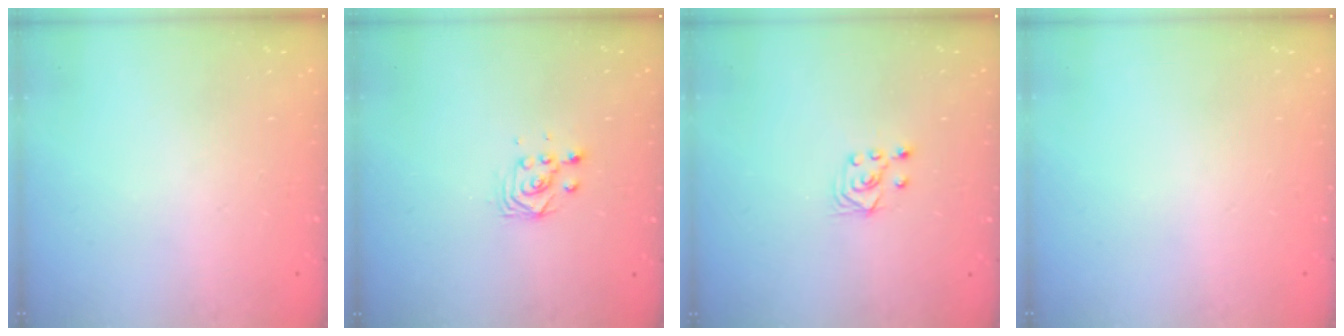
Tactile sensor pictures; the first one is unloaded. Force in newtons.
{"total": 2.8, "press": 2.8, "slide": 0.3}
{"total": 2.6, "press": 2.5, "slide": 1.0}
{"total": 0.0}